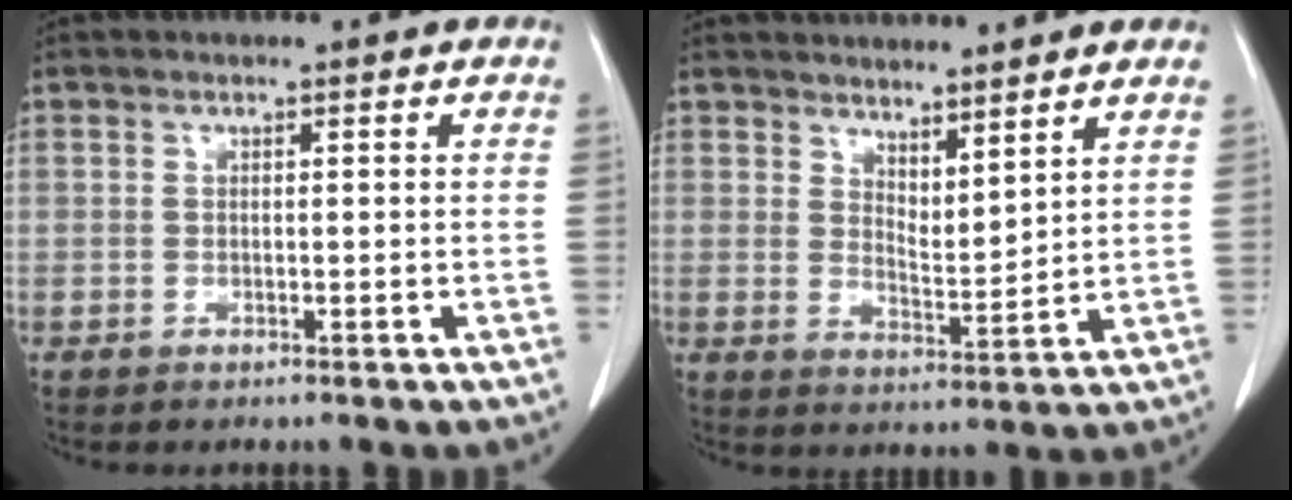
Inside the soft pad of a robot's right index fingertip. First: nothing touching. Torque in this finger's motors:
{"motor_torque": [0.07, 0.08, -0.01, -0.01]}